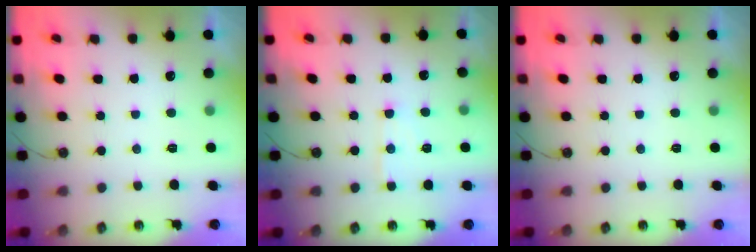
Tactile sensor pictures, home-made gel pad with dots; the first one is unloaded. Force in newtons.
{"total": 6.6, "press": 6.6, "slide": 0.3}
{"total": 0.0}